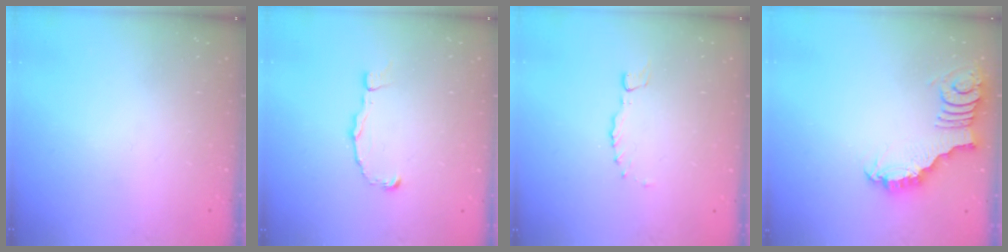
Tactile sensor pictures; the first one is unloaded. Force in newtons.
{"total": 2.5, "press": 2.5, "slide": 0.2}
{"total": 0.0}
{"total": 2.3, "press": 2.3, "slide": 0.4}